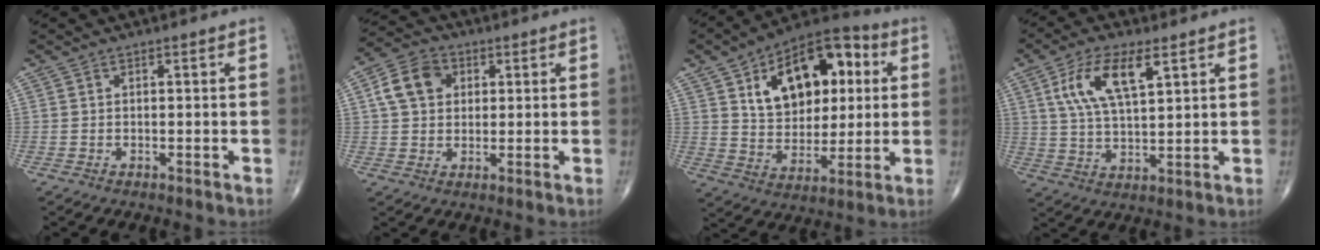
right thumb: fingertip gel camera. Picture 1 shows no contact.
{"total": 8.6, "force": [2.2, 6.6, 4.9], "torque": [-0.076, 0.009, 0.033]}
{"total": 21.0, "force": [6.1, 12.9, 15.4], "torque": [-0.184, 0.006, 0.095]}
{"total": 11.5, "force": [4.9, 4.6, 9.3], "torque": [-0.179, -0.010, 0.095]}